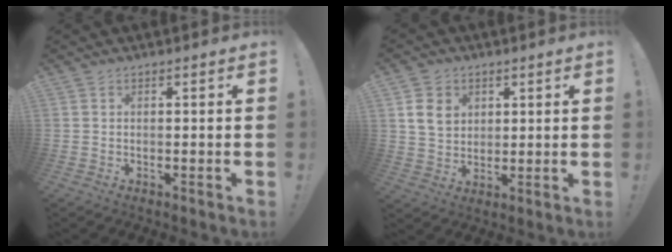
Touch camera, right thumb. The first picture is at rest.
{"total": 8.0, "force": [3.3, 6.8, 2.7], "torque": [-0.036, -0.011, 0.067]}